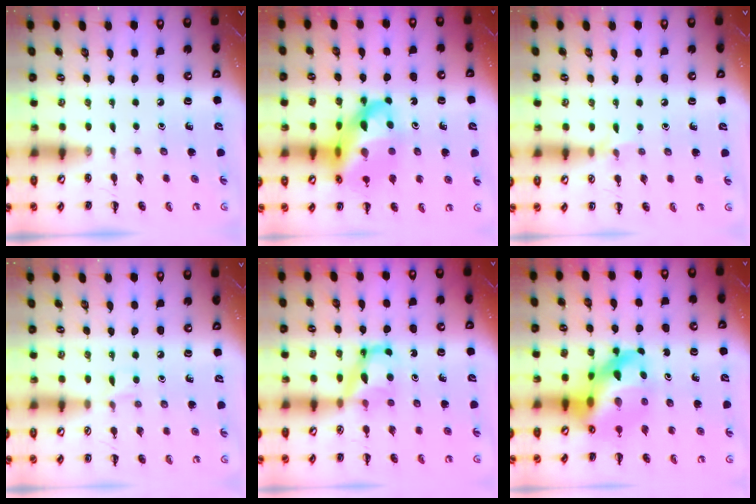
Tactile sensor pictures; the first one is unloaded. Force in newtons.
{"total": 22.0, "press": 21.5, "slide": 4.6}
{"total": 5.6, "press": 5.3, "slide": 1.8}
{"total": 4.7, "press": 4.4, "slide": 1.6}
{"total": 6.3, "press": 6.3, "slide": 0.5}
{"total": 16.0, "press": 15.4, "slide": 4.1}